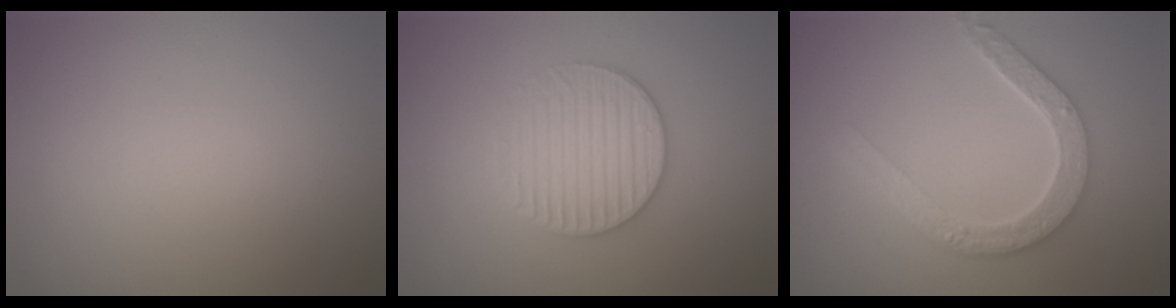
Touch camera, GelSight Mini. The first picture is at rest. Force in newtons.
{"total": 3.4, "press": 3.2, "slide": 1.1}
{"total": 4.6, "press": 3.7, "slide": 2.8}